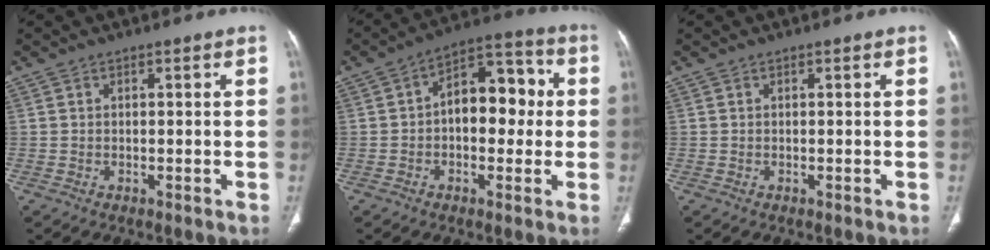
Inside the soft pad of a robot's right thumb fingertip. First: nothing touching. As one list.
[{"total": 12.0, "force": [0.5, 7.3, 9.5], "torque": [-0.098, 0.035, -0.004]}, {"total": 0.0}]